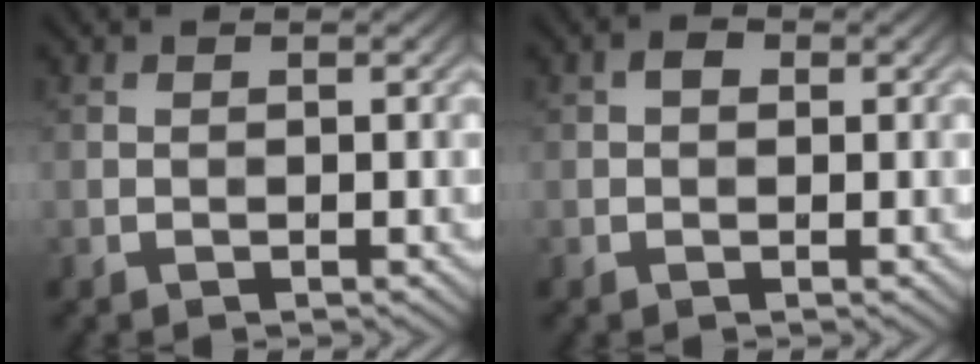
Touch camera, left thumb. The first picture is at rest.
{"total": 1.2, "force": [0.4, 0.9, 0.7], "torque": [-0.013, 0.001, 0.001]}